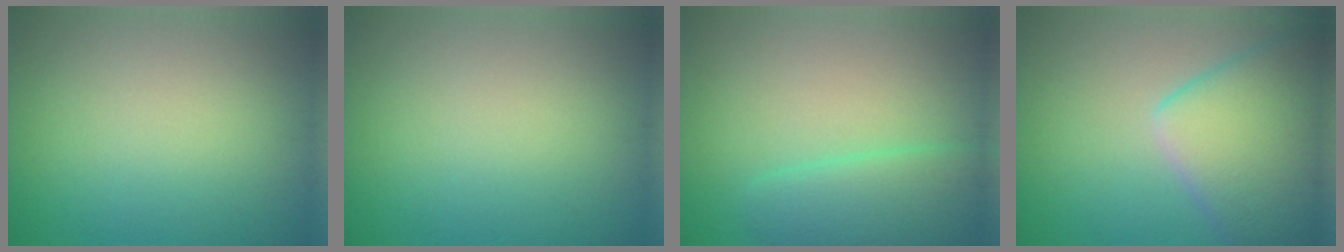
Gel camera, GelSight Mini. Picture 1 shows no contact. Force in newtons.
{"total": 0.0}
{"total": 2.7, "press": 2.7, "slide": 0.0}
{"total": 8.2, "press": 8.2, "slide": 0.5}